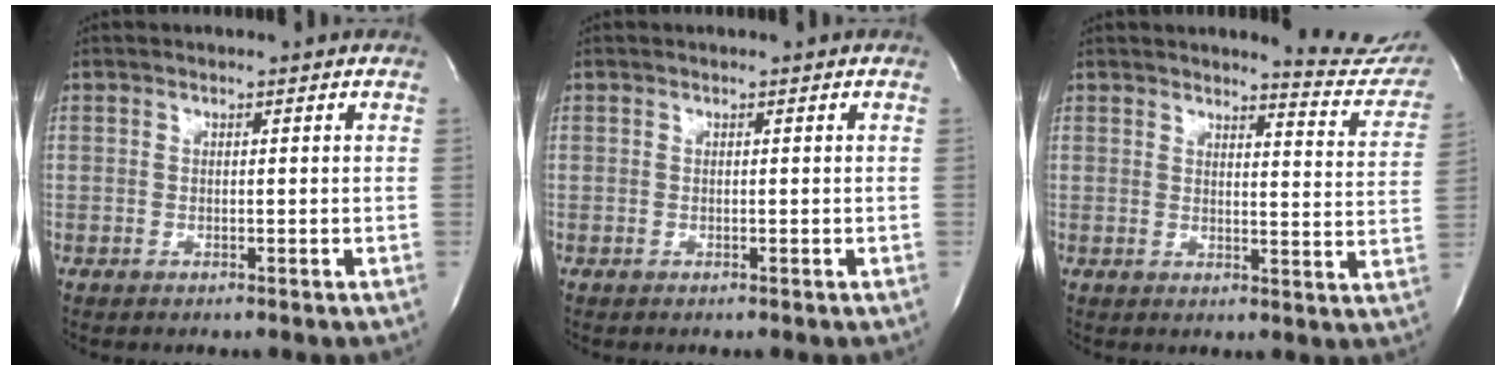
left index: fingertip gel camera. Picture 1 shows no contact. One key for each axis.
{"total": 0.0}
{"total": 10.2, "fx": 10.0, "fy": 1.1, "fz": 1.7, "tx": -0.002, "ty": -0.069, "tz": 0.092}